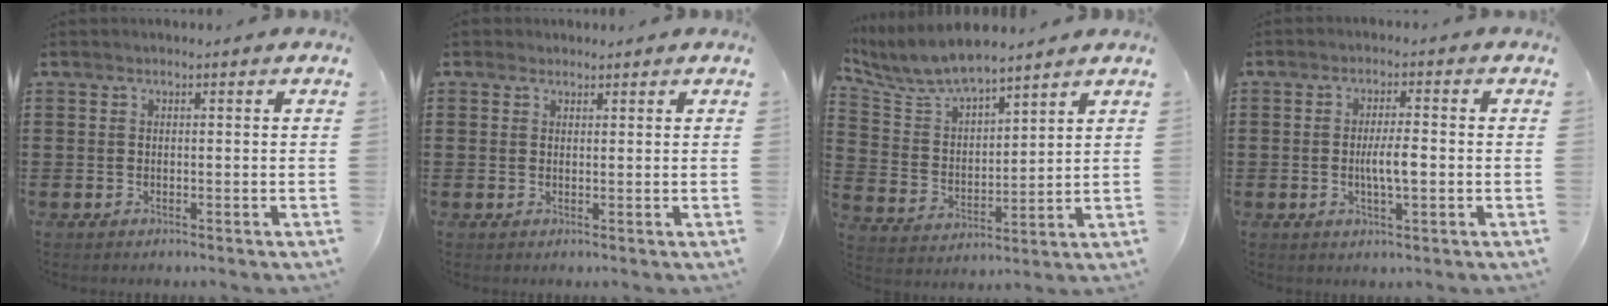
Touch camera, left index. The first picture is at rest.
{"total": 1.3, "force": [1.1, 0.7, 0.1], "torque": [-0.004, 0.005, 0.023]}
{"total": 7.4, "force": [6.5, 1.0, 3.2], "torque": [-0.091, -0.029, 0.113]}
{"total": 4.3, "force": [-0.6, 1.1, 4.1], "torque": [-0.080, 0.001, -0.015]}